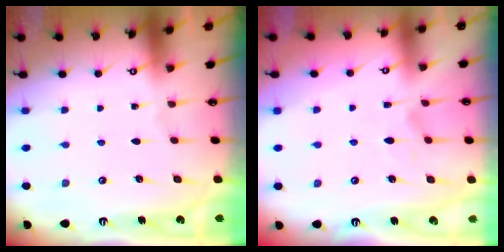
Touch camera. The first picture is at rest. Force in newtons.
{"total": 2.2, "press": 1.9, "slide": 1.1}